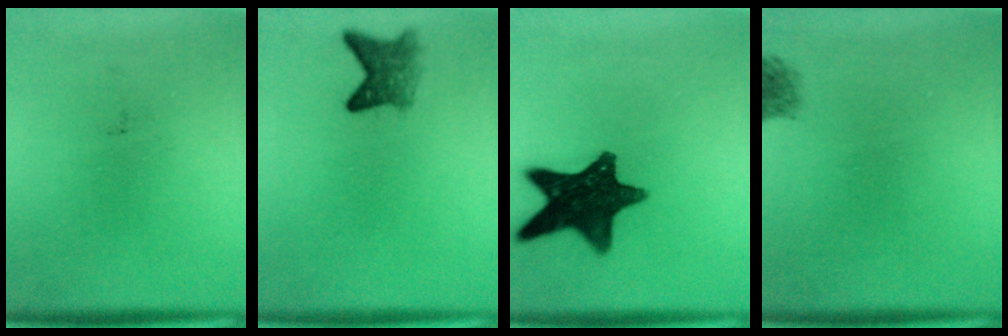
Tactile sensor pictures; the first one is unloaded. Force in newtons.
{"total": 3.7}
{"total": 14.1}
{"total": 1.8}